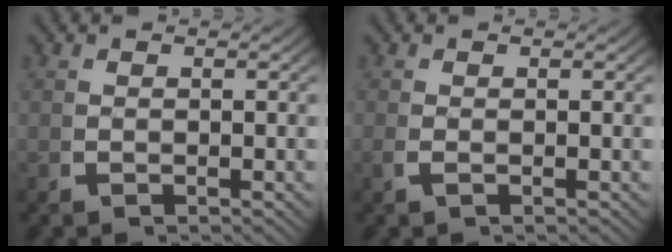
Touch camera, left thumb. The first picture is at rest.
{"total": 0.6, "force": [-0.1, 0.1, 0.6], "torque": [-0.022, -0.002, 0.000]}